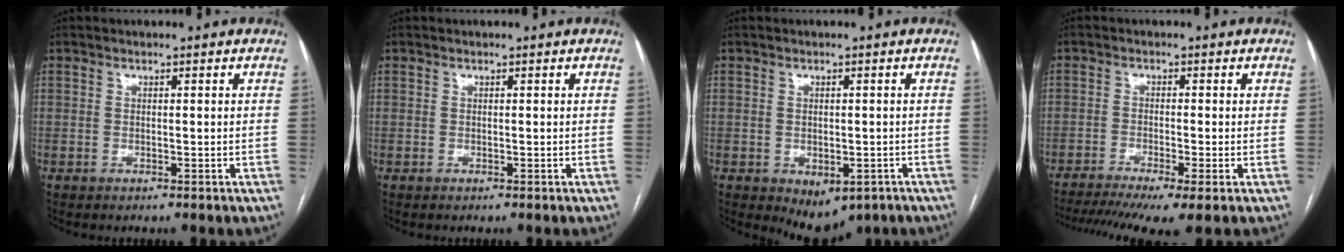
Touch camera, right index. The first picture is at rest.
{"total": 0.0}
{"total": 5.7, "force": [-3.0, 3.5, 3.4], "torque": [-0.034, -0.002, -0.031]}
{"total": 11.5, "force": [-8.3, 0.9, 8.0], "torque": [-0.130, -0.018, -0.131]}